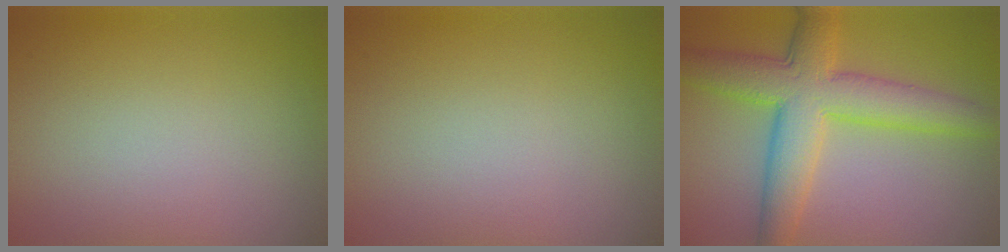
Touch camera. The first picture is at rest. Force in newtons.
{"total": 0.0}
{"total": 7.7, "press": 7.7, "slide": 0.2}